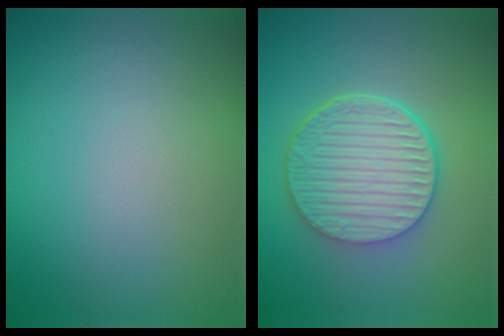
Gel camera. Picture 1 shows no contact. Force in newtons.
{"total": 6.3, "press": 4.6, "slide": 4.3}